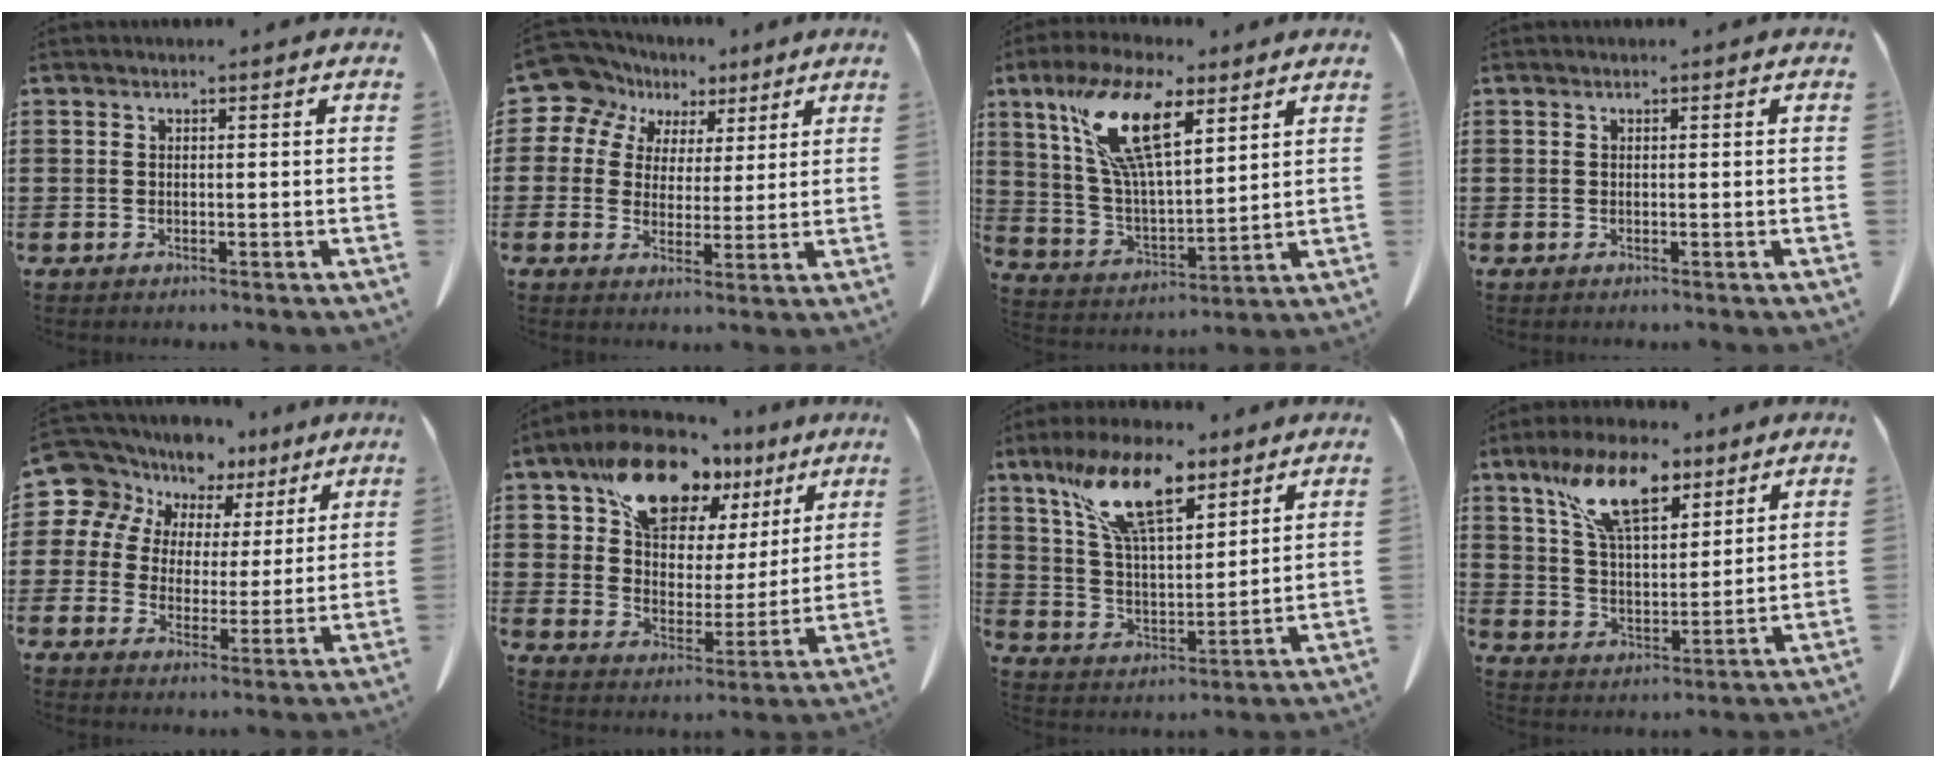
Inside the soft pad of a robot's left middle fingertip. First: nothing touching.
{"total": 8.6, "force": [5.7, 6.2, 1.7], "torque": [-0.078, -0.020, 0.108]}
{"total": 14.3, "force": [7.8, 5.2, 10.8], "torque": [-0.235, -0.008, 0.138]}
{"total": 0.0}
{"total": 8.9, "force": [6.3, 6.2, 1.4], "torque": [-0.077, -0.034, 0.116]}
{"total": 14.3, "force": [11.1, 6.7, 6.1], "torque": [-0.146, -0.049, 0.204]}
{"total": 13.4, "force": [8.7, 4.8, 9.0], "torque": [-0.201, -0.014, 0.158]}
{"total": 11.9, "force": [7.7, 4.7, 7.7], "torque": [-0.160, -0.009, 0.142]}